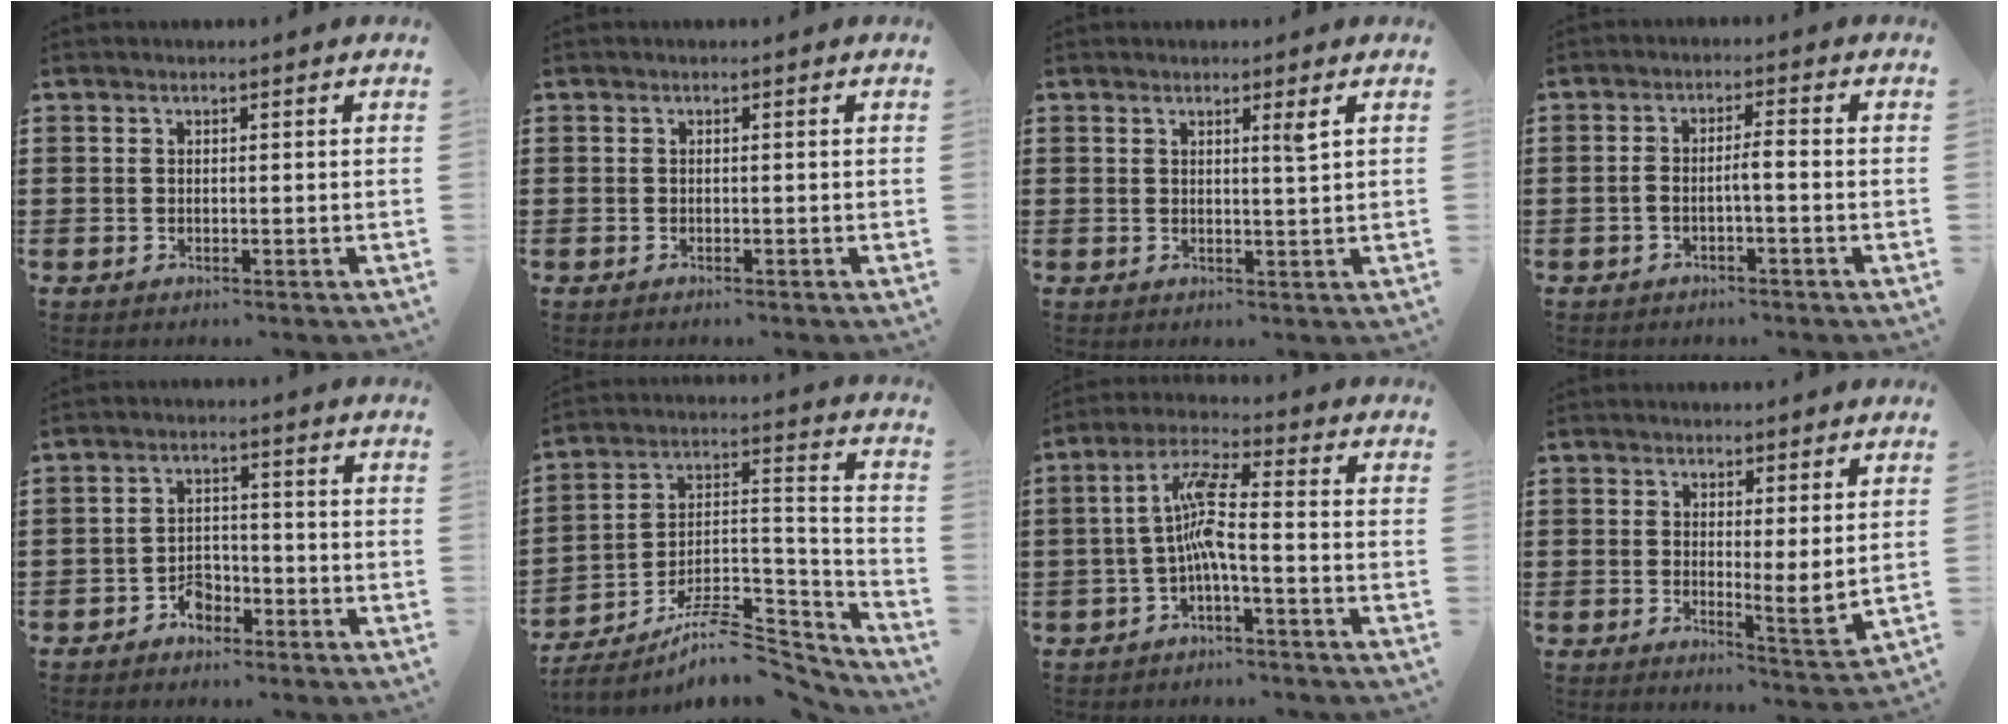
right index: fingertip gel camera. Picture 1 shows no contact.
{"total": 0.0}
{"total": 1.9, "force": [0.8, -0.5, 1.6], "torque": [-0.023, -0.008, 0.010]}
{"total": 2.4, "force": [-1.0, 0.1, 2.2], "torque": [-0.042, 0.002, -0.020]}
{"total": 3.3, "force": [-2.4, 1.8, 1.2], "torque": [-0.027, 0.007, -0.049]}
{"total": 8.8, "force": [-7.3, 2.5, 4.0], "torque": [-0.067, 0.016, -0.142]}
{"total": 7.4, "force": [-1.5, 1.1, 7.1], "torque": [-0.150, -0.002, -0.034]}
{"total": 3.7, "force": [2.5, 0.7, 2.5], "torque": [-0.043, -0.019, 0.043]}